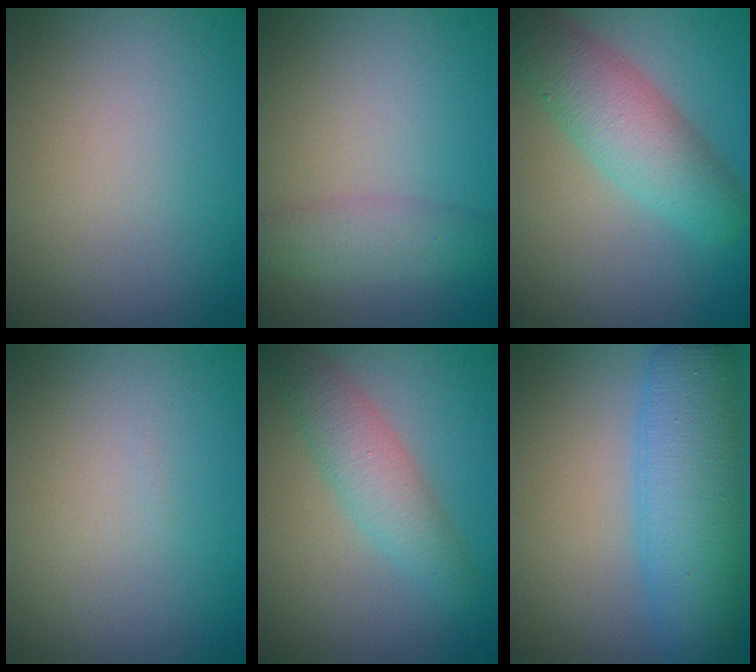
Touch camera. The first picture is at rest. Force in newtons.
{"total": 2.8, "press": 2.8, "slide": 0.1}
{"total": 5.7, "press": 5.7, "slide": 0.2}
{"total": 0.0}
{"total": 3.5, "press": 3.5, "slide": 0.1}
{"total": 8.1, "press": 8.1, "slide": 0.2}